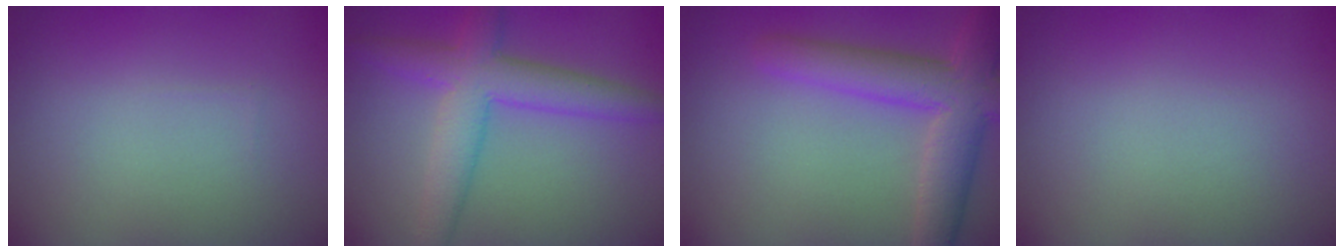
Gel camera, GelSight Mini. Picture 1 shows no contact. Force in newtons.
{"total": 5.6, "press": 5.6, "slide": 0.3}
{"total": 6.3, "press": 6.3, "slide": 0.3}
{"total": 0.0}